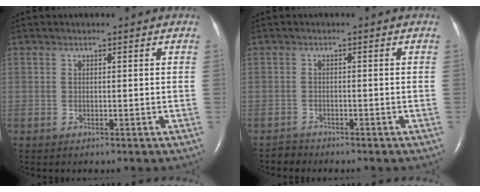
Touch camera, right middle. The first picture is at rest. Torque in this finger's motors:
{"motor_torque": [0.00, 0.00, -0.04, -0.01]}